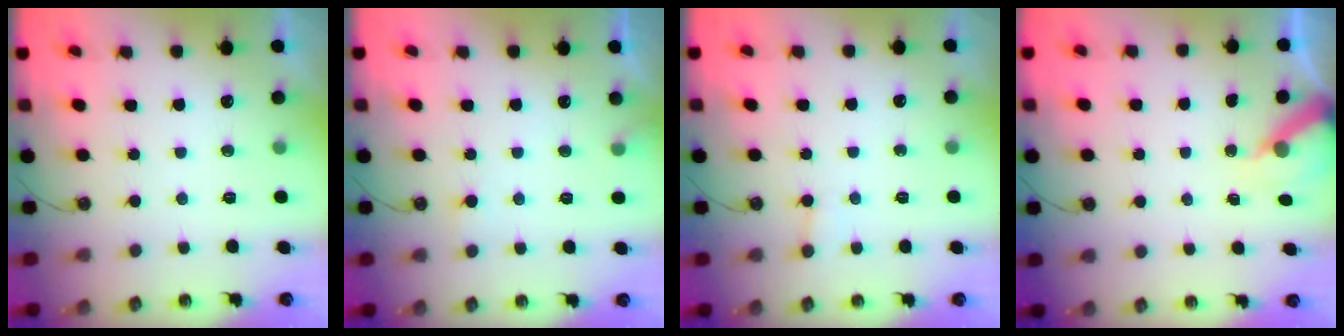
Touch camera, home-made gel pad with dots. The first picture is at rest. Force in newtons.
{"total": 5.7, "press": 5.7, "slide": 0.4}
{"total": 4.2, "press": 4.2, "slide": 0.4}
{"total": 6.7, "press": 6.7, "slide": 0.4}